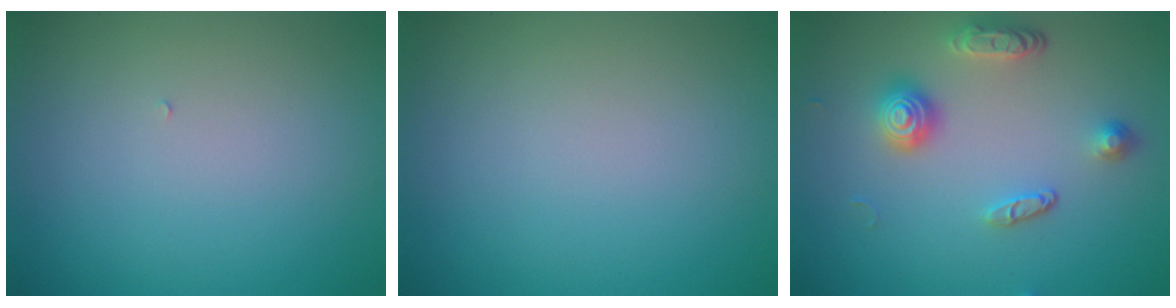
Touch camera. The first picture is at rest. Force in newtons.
{"total": 0.0}
{"total": 3.5, "press": 2.9, "slide": 1.9}